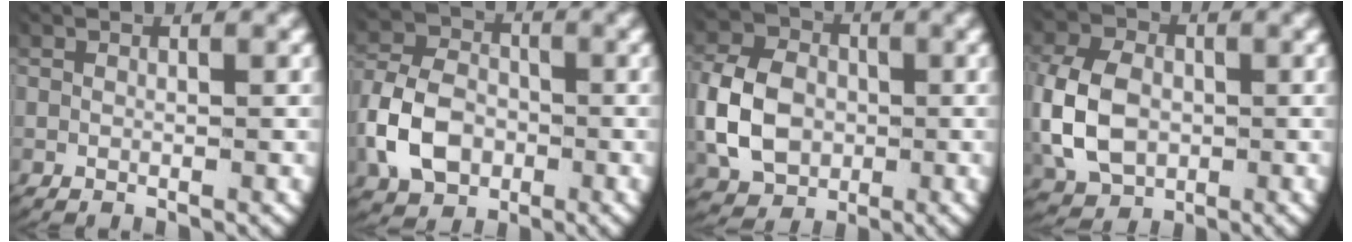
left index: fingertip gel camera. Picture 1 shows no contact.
{"total": 6.6, "force": [-1.7, 5.4, 3.6], "torque": [-0.077, -0.013, -0.025]}
{"total": 7.4, "force": [-0.6, 6.1, 4.2], "torque": [-0.086, -0.015, -0.005]}
{"total": 7.2, "force": [-0.5, 5.8, 4.2], "torque": [-0.110, -0.026, 0.002]}